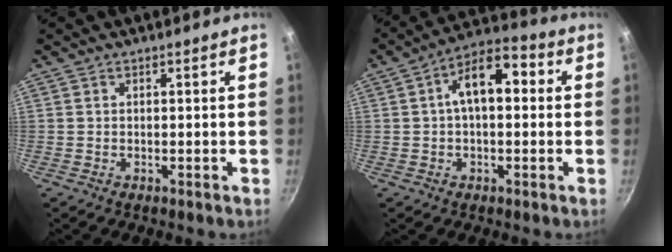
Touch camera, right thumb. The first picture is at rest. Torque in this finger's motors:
{"motor_torque": [-0.49, 1.76, 1.17, 0.08, 0.08]}